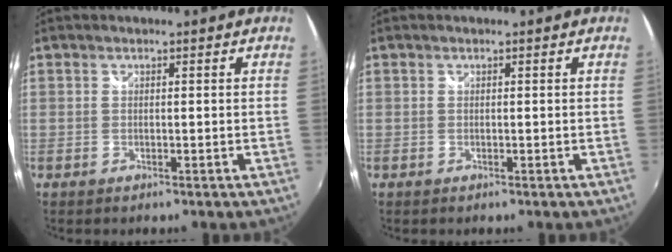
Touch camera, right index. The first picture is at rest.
{"total": 0.0}